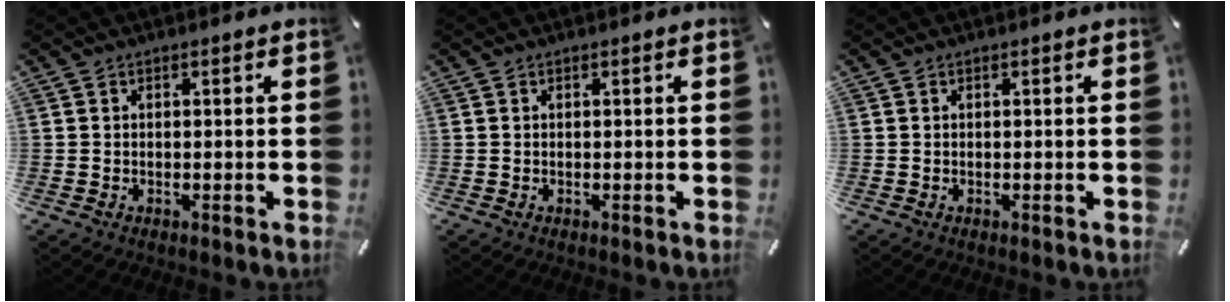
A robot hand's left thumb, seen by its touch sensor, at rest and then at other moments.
{"total": 0.0}
{"total": 0.0}